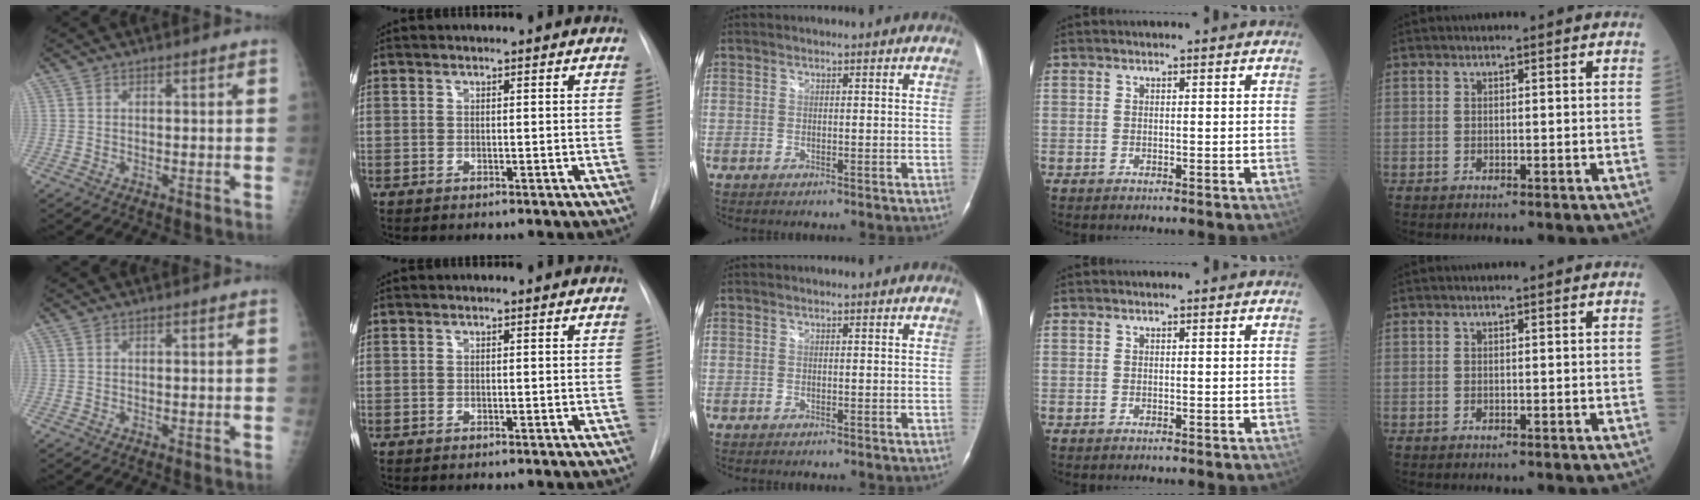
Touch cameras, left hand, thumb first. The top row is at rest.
{}